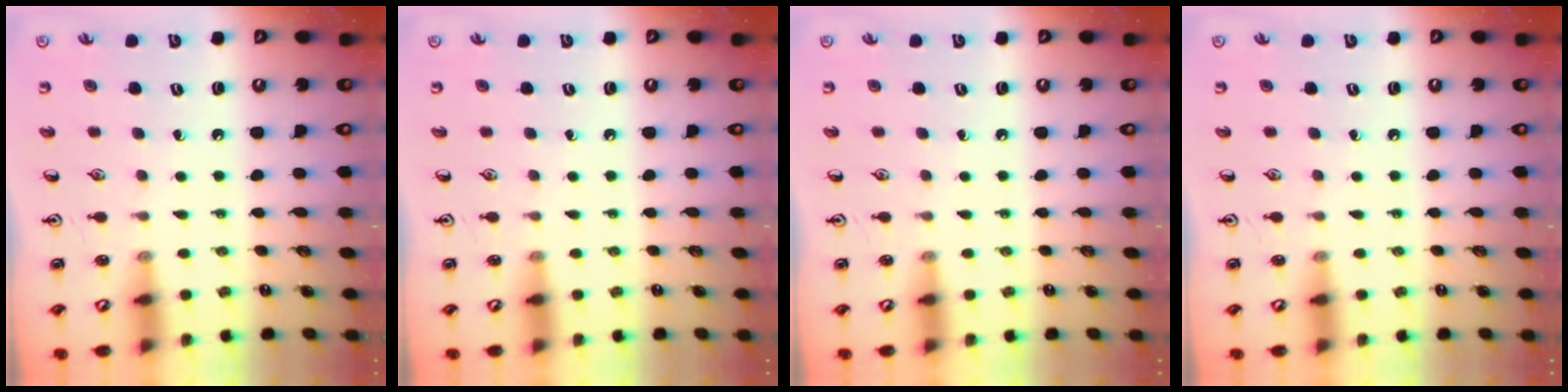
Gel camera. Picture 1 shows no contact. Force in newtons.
{"total": 0.0}
{"total": 0.0}
{"total": 0.0}